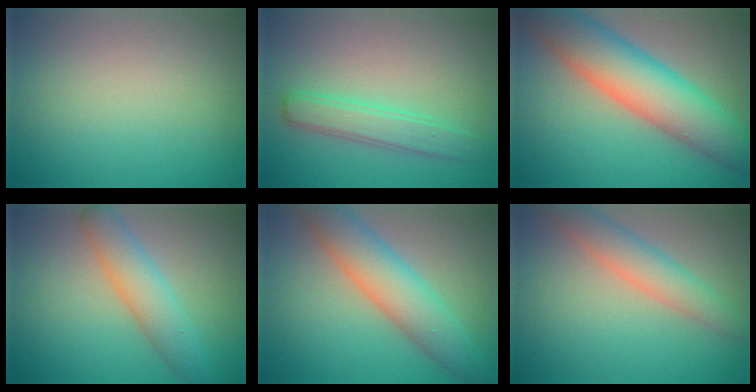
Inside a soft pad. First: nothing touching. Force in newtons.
{"total": 3.1, "press": 3.1, "slide": 0.1}
{"total": 9.6, "press": 9.6, "slide": 0.3}
{"total": 4.1, "press": 4.1, "slide": 0.2}
{"total": 6.3, "press": 6.3, "slide": 0.4}
{"total": 3.9, "press": 3.9, "slide": 0.1}